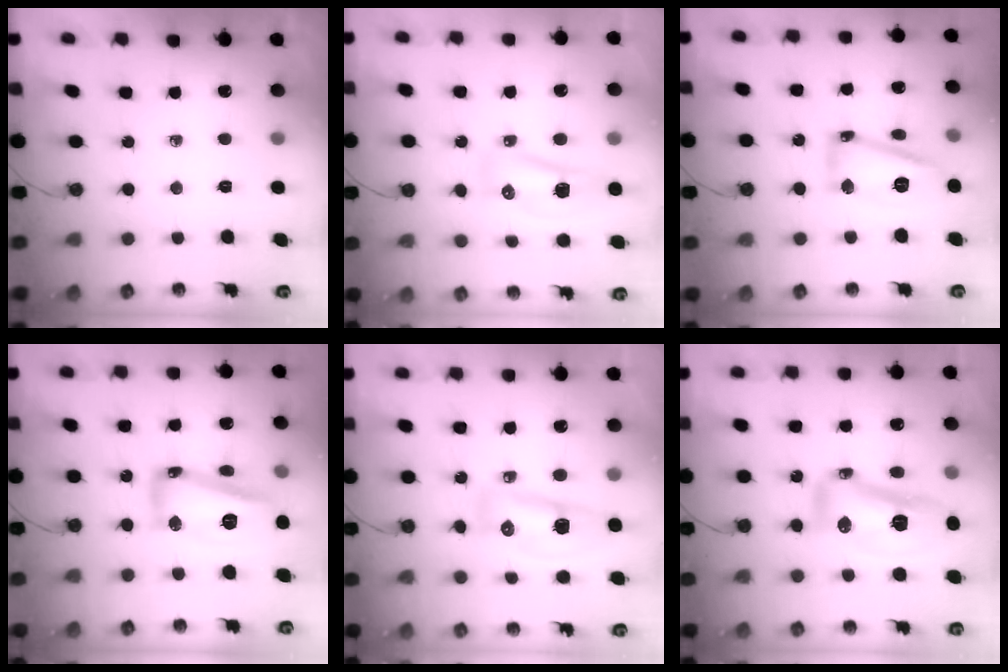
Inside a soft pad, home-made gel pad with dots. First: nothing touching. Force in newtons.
{"total": 17.2, "press": 11.0, "slide": 13.2}
{"total": 20.4, "press": 16.7, "slide": 11.6}
{"total": 23.5, "press": 20.6, "slide": 11.3}
{"total": 17.5, "press": 13.2, "slide": 11.5}
{"total": 16.5, "press": 16.4, "slide": 1.7}